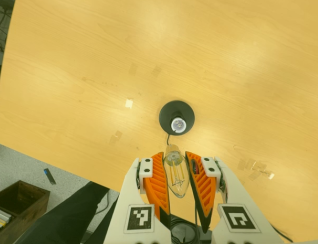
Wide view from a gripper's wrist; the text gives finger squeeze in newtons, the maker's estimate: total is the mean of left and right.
{"total": 19.6, "left": 20.9, "right": 18.4}